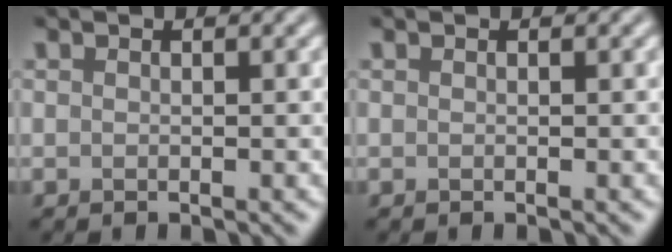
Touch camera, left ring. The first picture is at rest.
{"total": 0.0}